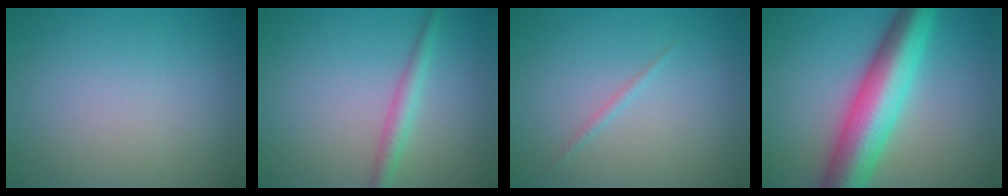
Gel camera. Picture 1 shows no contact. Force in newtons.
{"total": 2.3, "press": 2.3, "slide": 0.0}
{"total": 0.7, "press": 0.7, "slide": 0.0}
{"total": 9.7, "press": 9.7, "slide": 0.2}